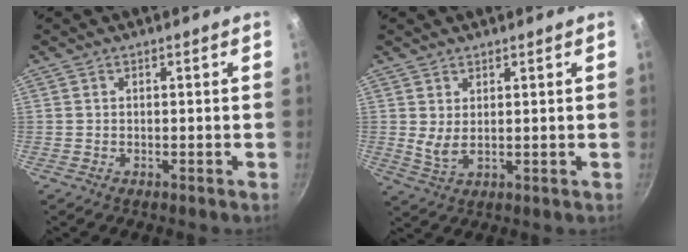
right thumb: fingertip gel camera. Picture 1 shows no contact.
{"total": 3.6, "force": [1.5, 1.6, 2.8], "torque": [-0.051, -0.018, 0.033]}